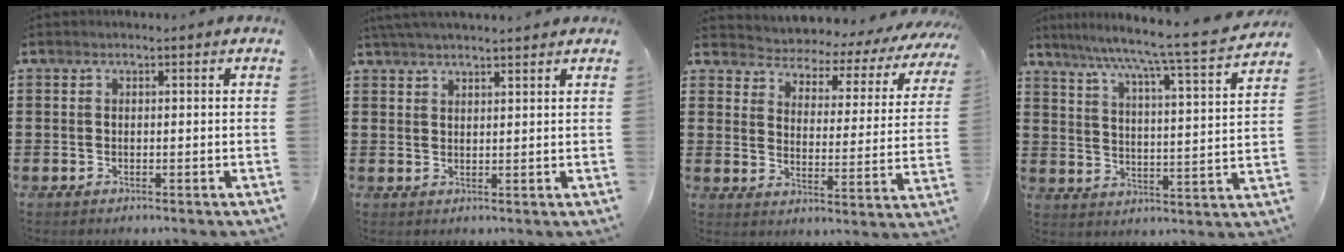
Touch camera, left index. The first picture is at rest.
{"total": 2.7, "force": [2.6, 0.0, 0.7], "torque": [-0.020, 0.000, 0.050]}
{"total": 3.0, "force": [2.8, 0.8, -0.3], "torque": [-0.020, -0.029, 0.038]}
{"total": 7.0, "force": [6.0, -1.1, 3.5], "torque": [-0.085, -0.054, 0.089]}